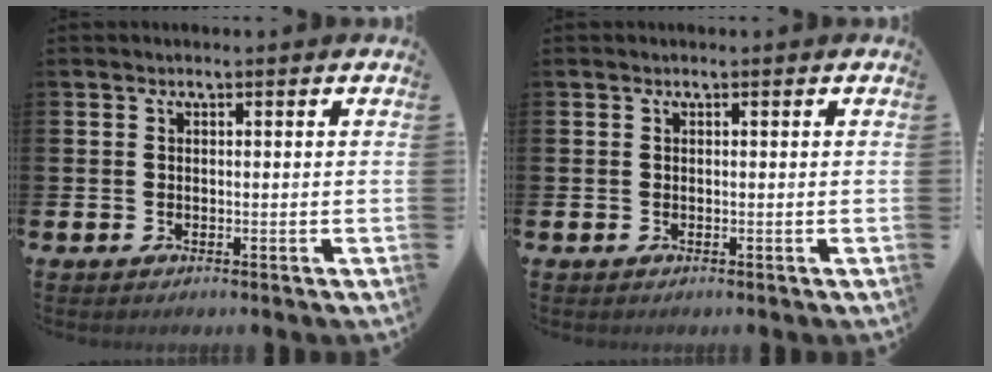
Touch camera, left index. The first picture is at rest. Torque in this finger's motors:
{"motor_torque": [0.00, 0.00, 0.00, -0.01]}